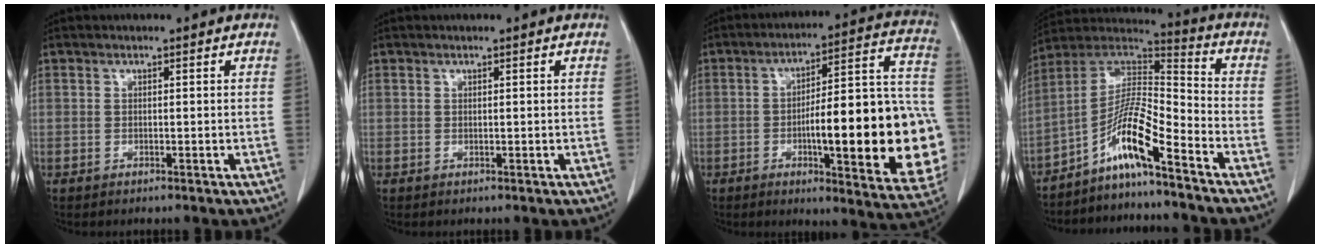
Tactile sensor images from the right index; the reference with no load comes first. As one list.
[{"total": 0.0}, {"total": 24.5, "force": [-4.8, 4.6, 23.6], "torque": [-0.242, 0.025, -0.054]}, {"total": 10.6, "force": [-6.6, 0.8, 8.3], "torque": [-0.160, 0.022, -0.125]}]